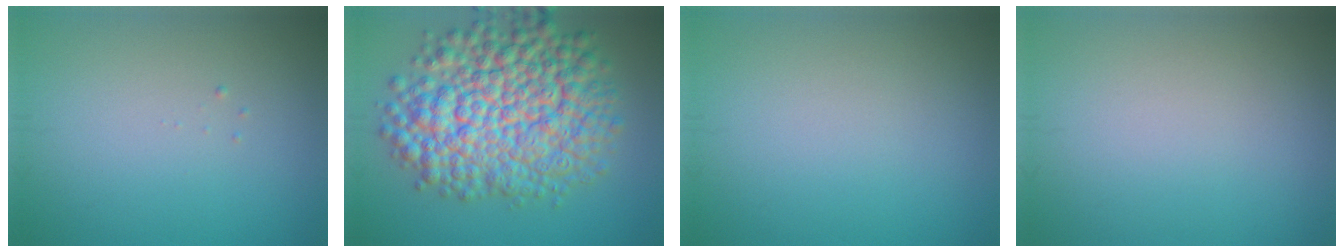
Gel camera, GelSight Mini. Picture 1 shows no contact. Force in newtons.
{"total": 12.2, "press": 12.2, "slide": 0.4}
{"total": 0.0}
{"total": 0.0}